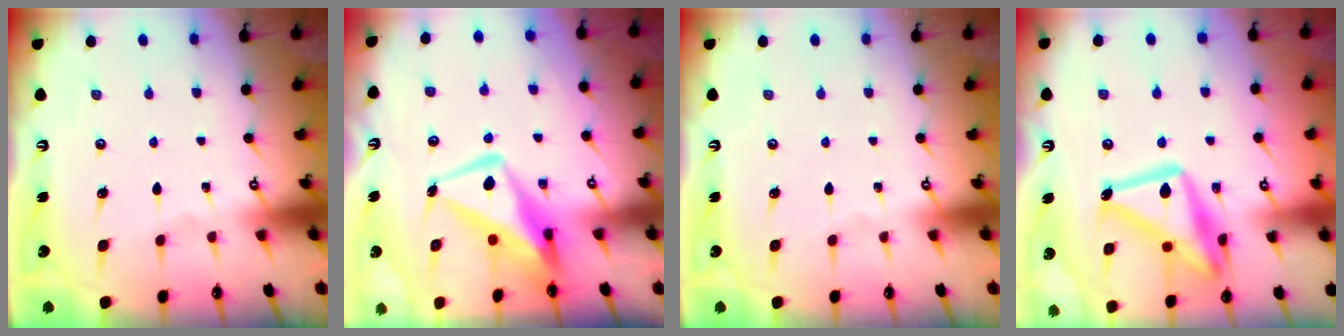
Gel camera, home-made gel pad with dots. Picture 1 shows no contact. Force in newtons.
{"total": 12.6, "press": 12.5, "slide": 1.2}
{"total": 0.0}
{"total": 19.6, "press": 19.5, "slide": 1.5}